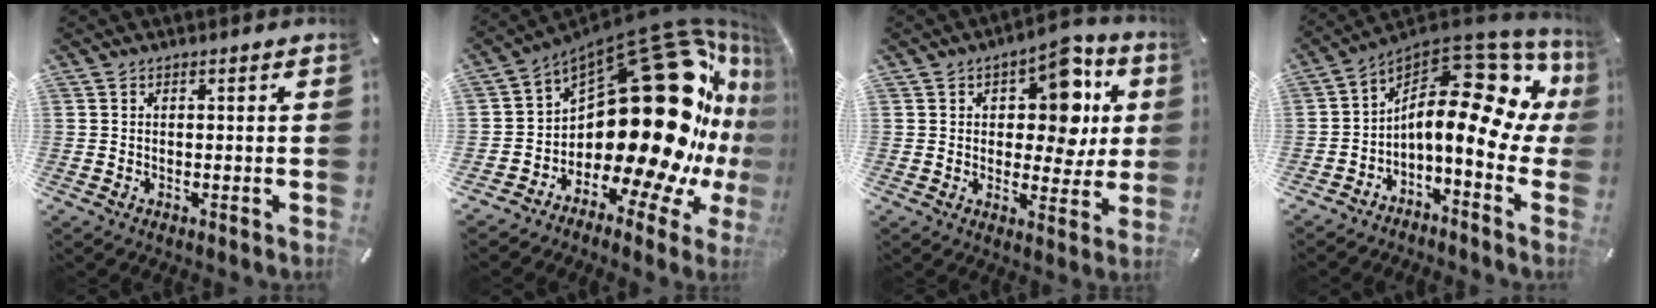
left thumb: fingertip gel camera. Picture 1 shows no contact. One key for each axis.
{"total": 39.9, "fx": 7.5, "fy": 18.4, "fz": 34.6, "tx": -0.439, "ty": -0.149, "tz": 0.187}
{"total": 13.5, "fx": 4.8, "fy": 8.3, "fz": 9.5, "tx": -0.108, "ty": -0.032, "tz": 0.076}
{"total": 19.4, "fx": 3.9, "fy": 9.4, "fz": 16.6, "tx": -0.265, "ty": -0.049, "tz": 0.066}